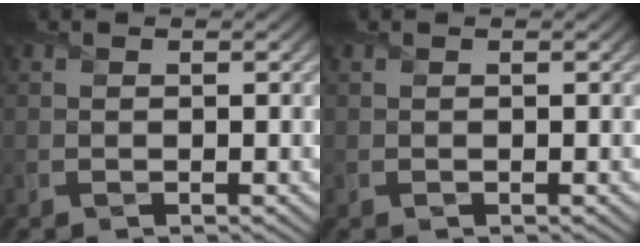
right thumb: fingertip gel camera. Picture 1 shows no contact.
{"total": 0.0}